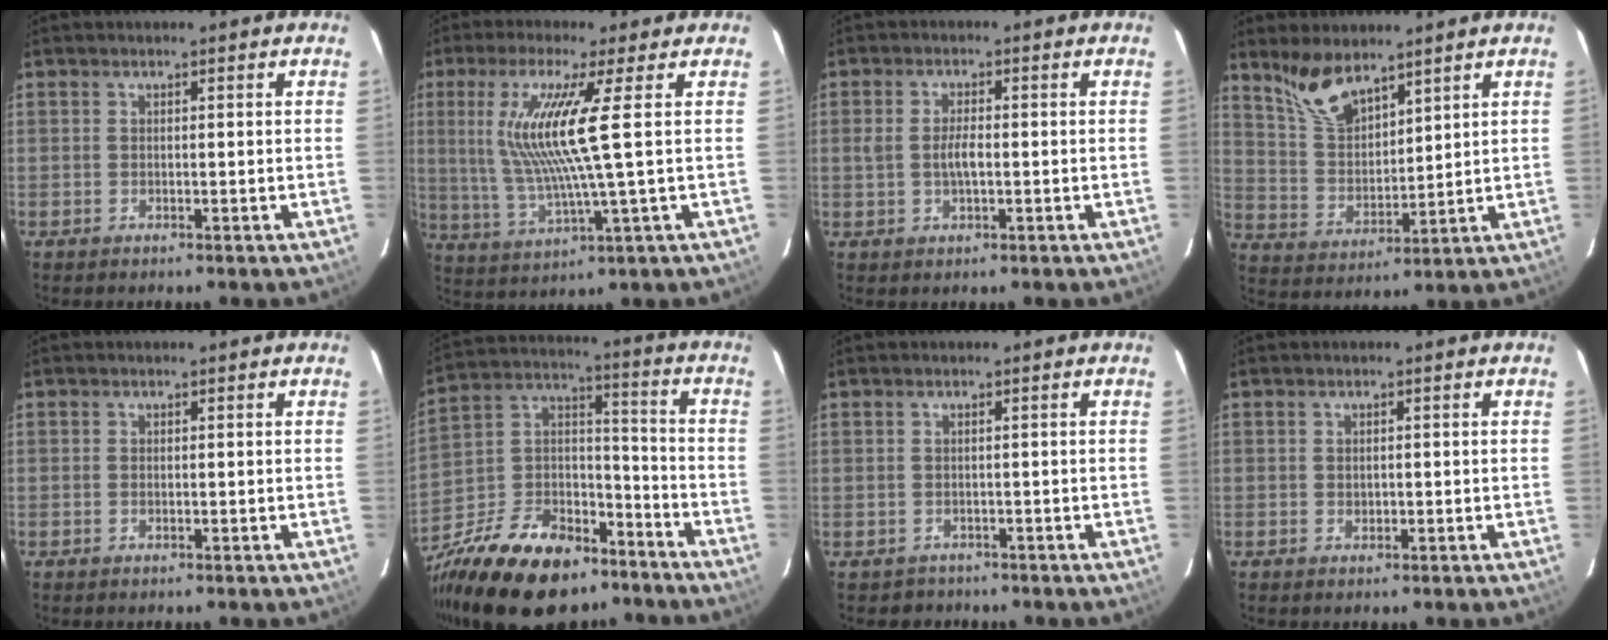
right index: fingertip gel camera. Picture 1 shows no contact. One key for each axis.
{"total": 12.0, "fx": 2.5, "fy": -0.9, "fz": 11.7, "tx": -0.227, "ty": -0.013, "tz": 0.060}
{"total": 3.3, "fx": -0.3, "fy": 1.4, "fz": 3.0, "tx": -0.057, "ty": 0.003, "tz": -0.003}
{"total": 9.3, "fx": 7.2, "fy": 3.5, "fz": 4.8, "tx": -0.092, "ty": 0.005, "tz": 0.153}
{"total": 0.0}
{"total": 25.9, "fx": -17.6, "fy": 13.7, "fz": 13.3, "tx": -0.288, "ty": 0.031, "tz": -0.278}
{"total": 2.0, "fx": -1.1, "fy": 1.7, "fz": -0.2, "tx": 0.002, "ty": 0.007, "tz": -0.012}
{"total": 0.9, "fx": 0.0, "fy": 0.8, "fz": 0.4, "tx": -0.006, "ty": 0.001, "tz": 0.001}